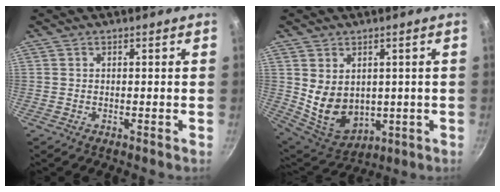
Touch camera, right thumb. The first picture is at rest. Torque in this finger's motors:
{"motor_torque": [-0.82, 0.88, 0.93, 0.57, 0.34]}